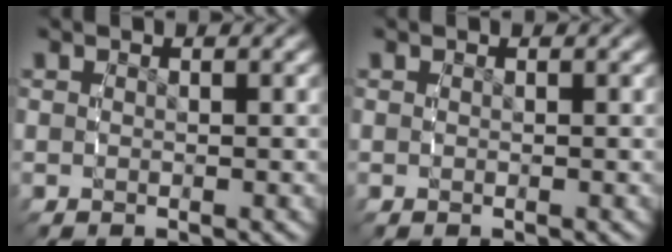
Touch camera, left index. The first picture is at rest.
{"total": 0.0}